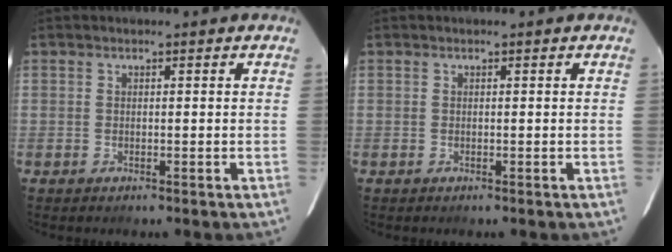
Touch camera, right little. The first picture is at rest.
{"total": 0.0}